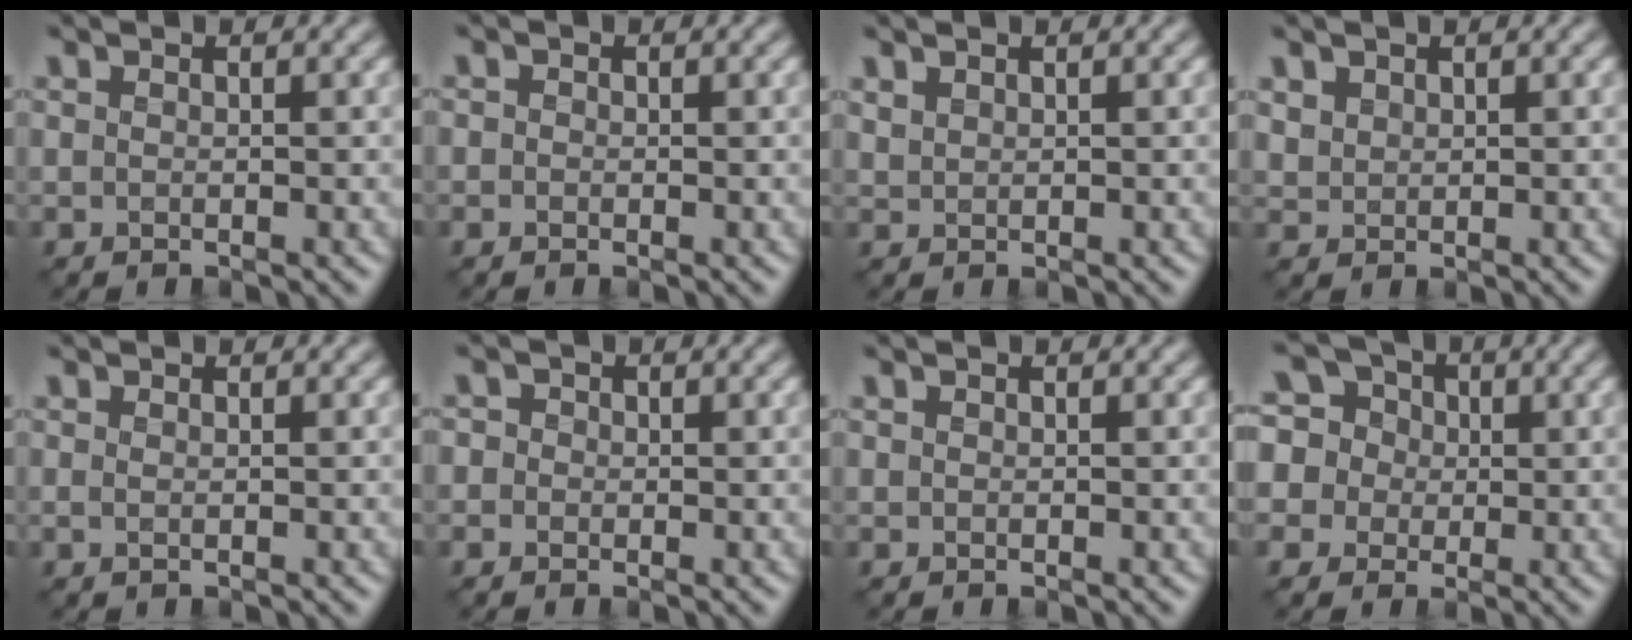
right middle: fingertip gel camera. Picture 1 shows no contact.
{"total": 0.6, "force": [-0.2, 0.6, 0.2], "torque": [-0.001, -0.004, -0.005]}
{"total": 0.9, "force": [0.8, 0.3, 0.2], "torque": [-0.012, 0.001, 0.021]}
{"total": 1.2, "force": [0.9, 0.8, 0.3], "torque": [-0.014, -0.002, 0.021]}
{"total": 0.5, "force": [0.1, 0.2, 0.5], "torque": [-0.013, 0.001, 0.002]}
{"total": 2.2, "force": [0.5, 2.0, 0.8], "torque": [0.005, 0.017, -0.020]}
{"total": 0.0}
{"total": 9.5, "force": [1.9, 8.6, 3.6], "torque": [-0.109, 0.046, 0.005]}